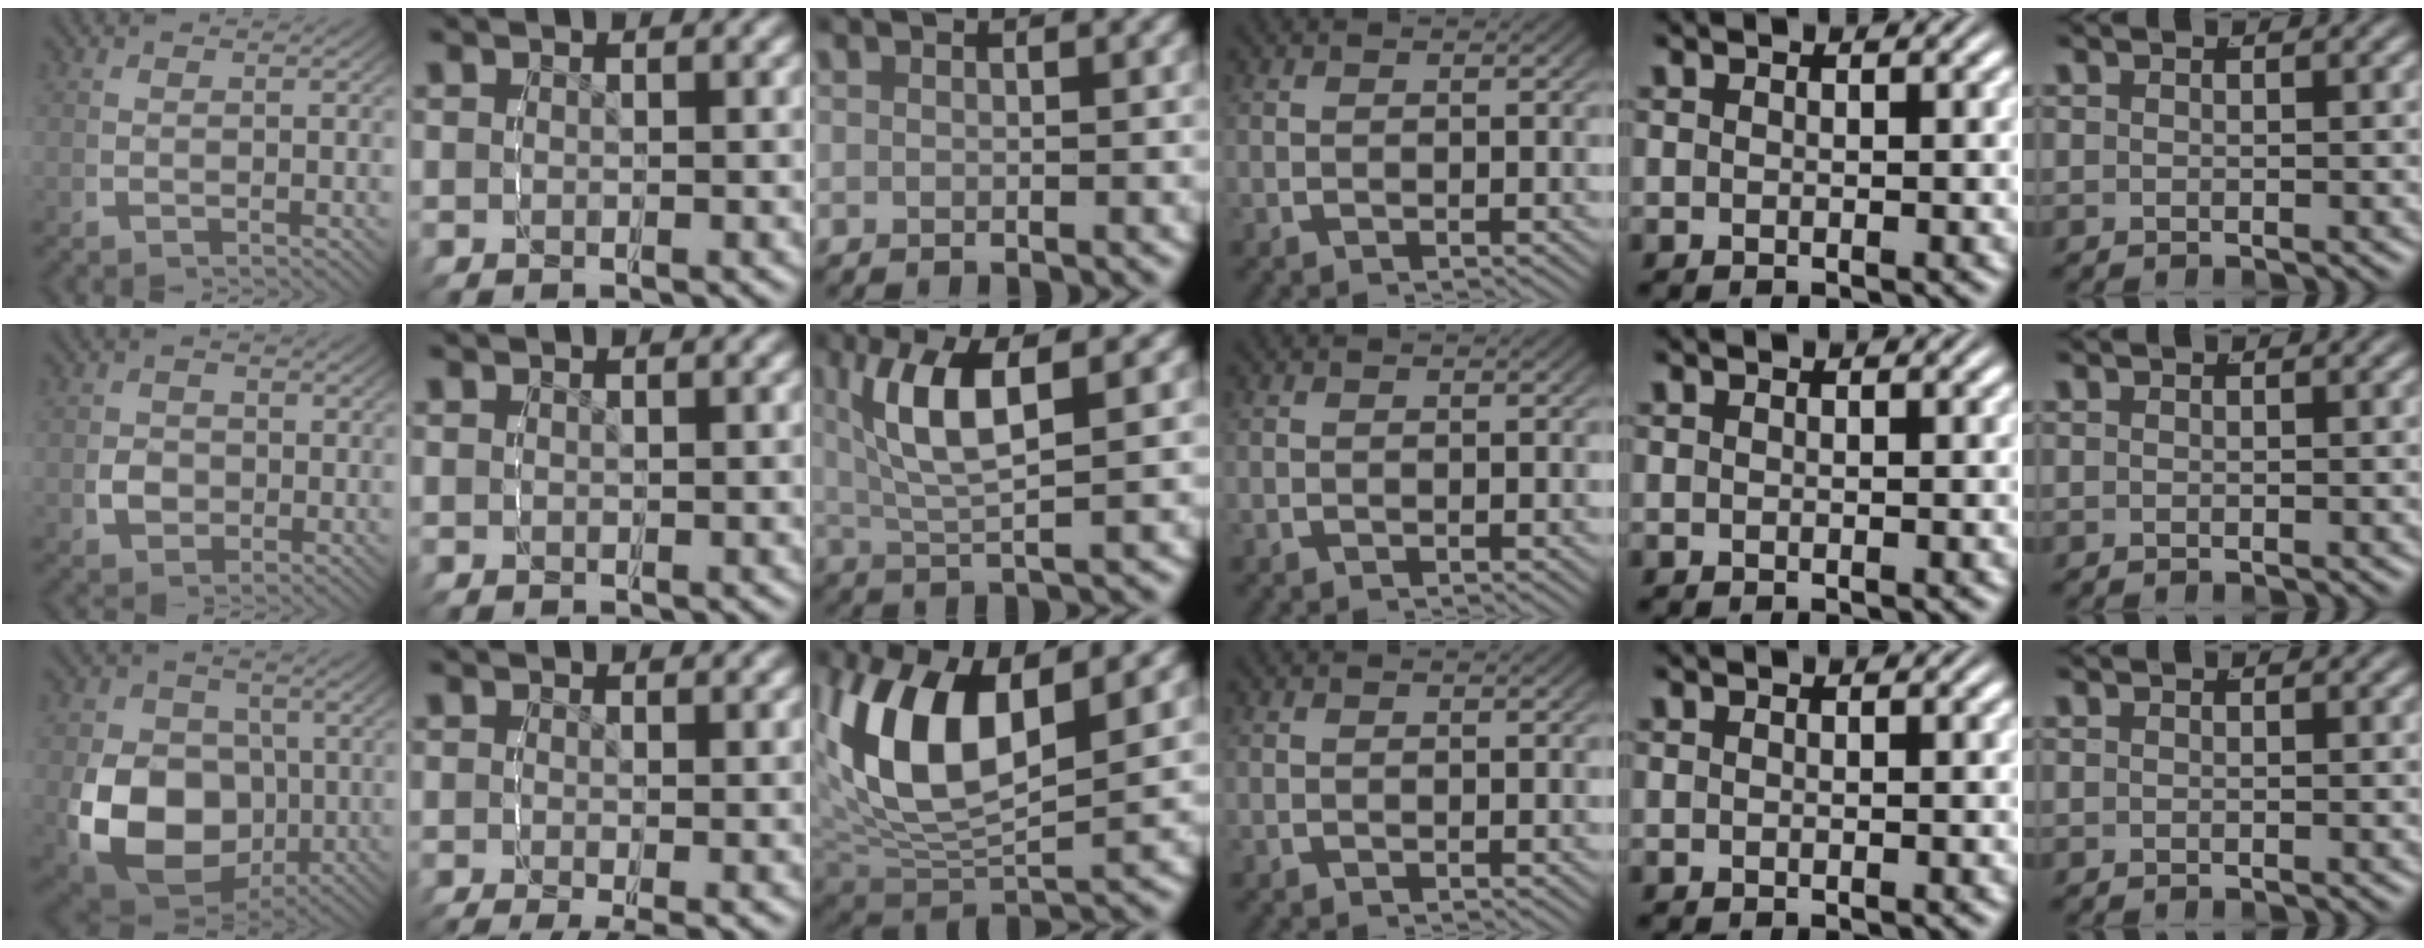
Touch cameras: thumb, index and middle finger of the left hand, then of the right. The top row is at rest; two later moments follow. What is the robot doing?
{"motion": "grasp_and_lifting", "object": "sponge"}